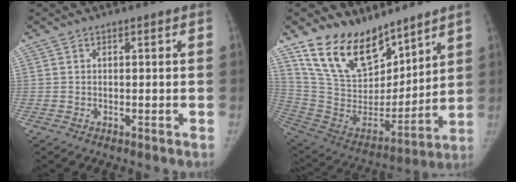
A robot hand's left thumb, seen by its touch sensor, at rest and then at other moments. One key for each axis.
{"total": 19.7, "fx": 15.0, "fy": 9.5, "fz": 8.6, "tx": -0.109, "ty": -0.085, "tz": 0.286}